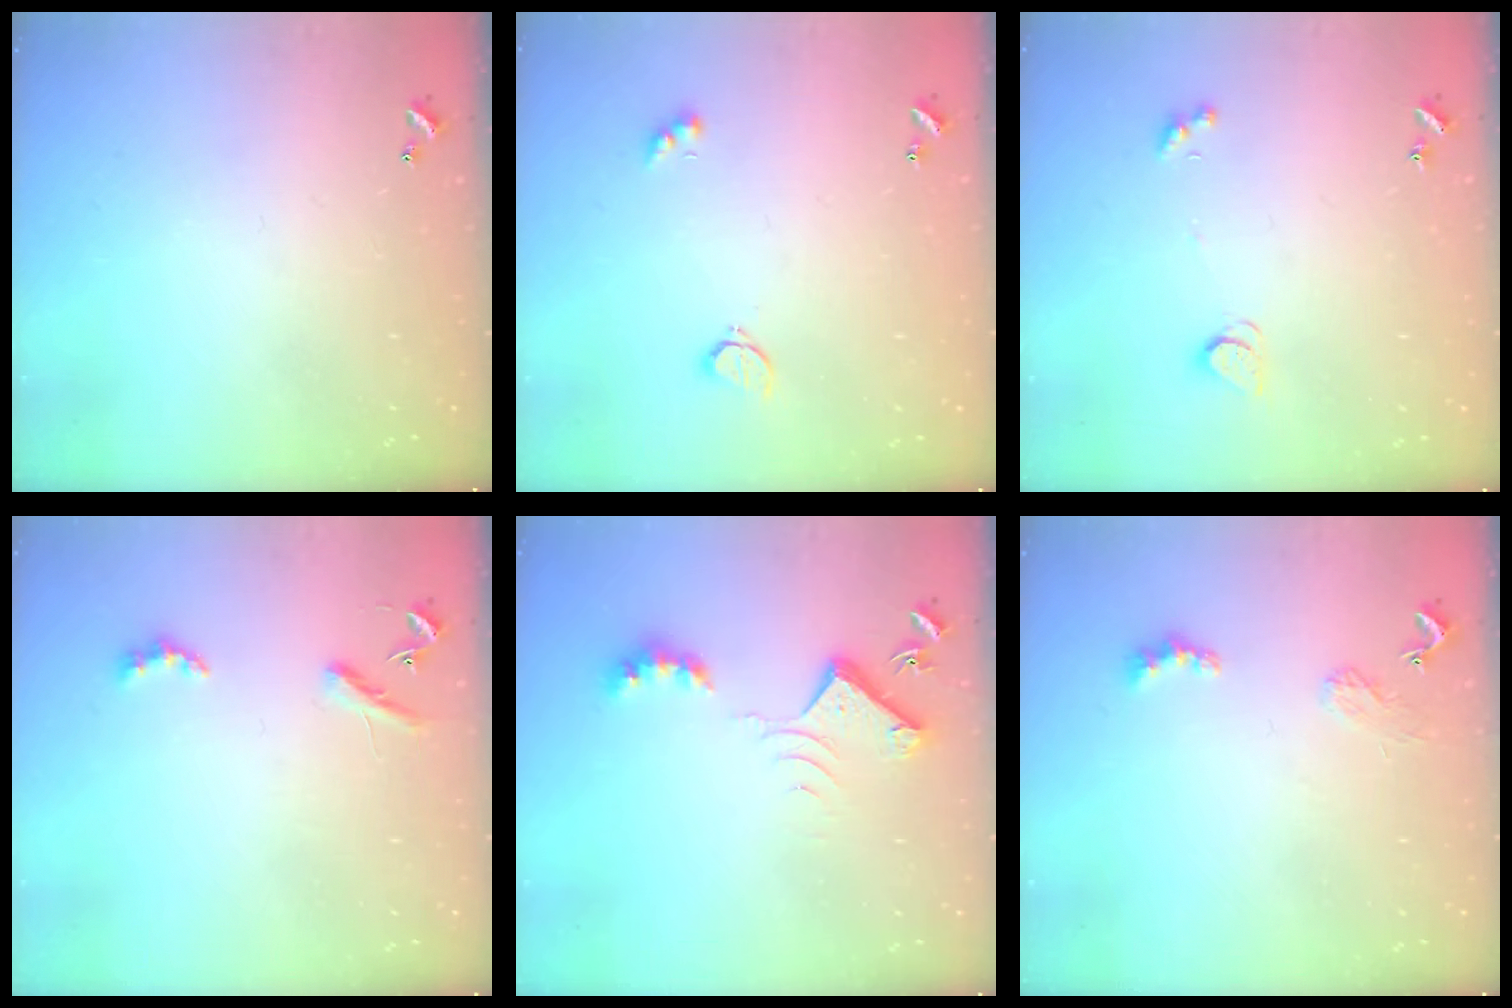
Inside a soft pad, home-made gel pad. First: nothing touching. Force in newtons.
{"total": 2.6, "press": 2.6, "slide": 0.5}
{"total": 2.6, "press": 2.6, "slide": 0.5}
{"total": 3.1, "press": 3.0, "slide": 0.6}
{"total": 8.2, "press": 8.1, "slide": 0.8}
{"total": 2.4, "press": 2.3, "slide": 0.5}